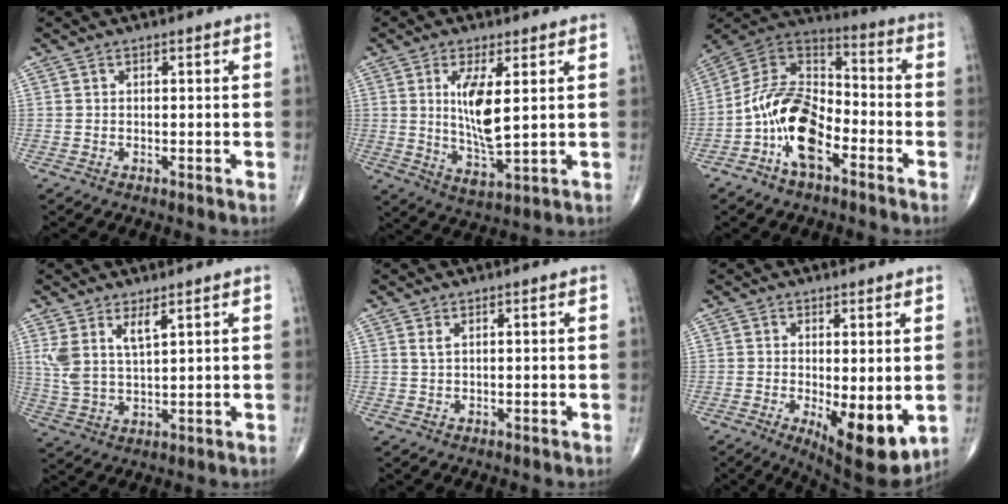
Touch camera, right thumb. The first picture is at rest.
{"total": 9.9, "force": [2.1, 3.0, 9.2], "torque": [-0.172, -0.031, 0.047]}
{"total": 15.1, "force": [-6.2, 7.9, 11.3], "torque": [-0.199, 0.060, -0.124]}
{"total": 6.6, "force": [3.4, 2.3, 5.2], "torque": [-0.111, -0.019, 0.077]}
{"total": 1.0, "force": [0.6, 0.2, 0.8], "torque": [-0.020, 0.004, 0.013]}
{"total": 10.7, "force": [-1.9, 3.8, 9.8], "torque": [-0.131, -0.026, -0.015]}